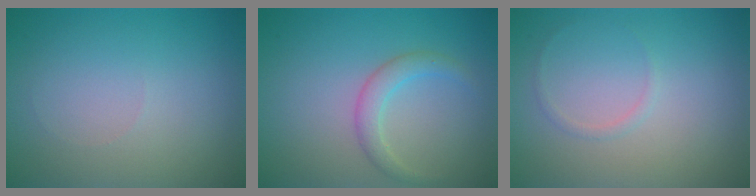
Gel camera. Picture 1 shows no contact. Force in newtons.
{"total": 2.0, "press": 2.0, "slide": 0.2}
{"total": 0.5, "press": 0.5, "slide": 0.1}